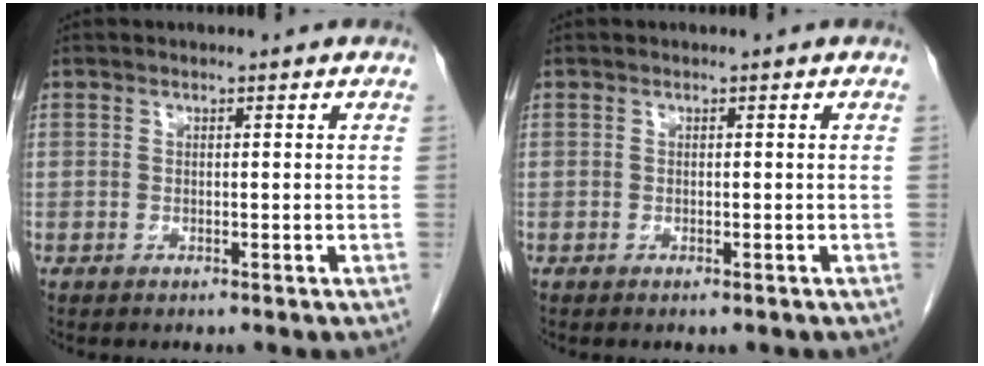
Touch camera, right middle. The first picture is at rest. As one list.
[{"total": 0.5, "force": [-0.4, 0.1, 0.3], "torque": [-0.009, -0.003, -0.003]}]